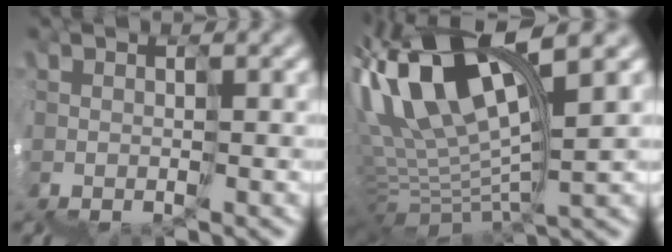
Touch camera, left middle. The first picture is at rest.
{"total": 8.2, "force": [5.7, 1.7, 5.6], "torque": [-0.156, 0.041, 0.100]}